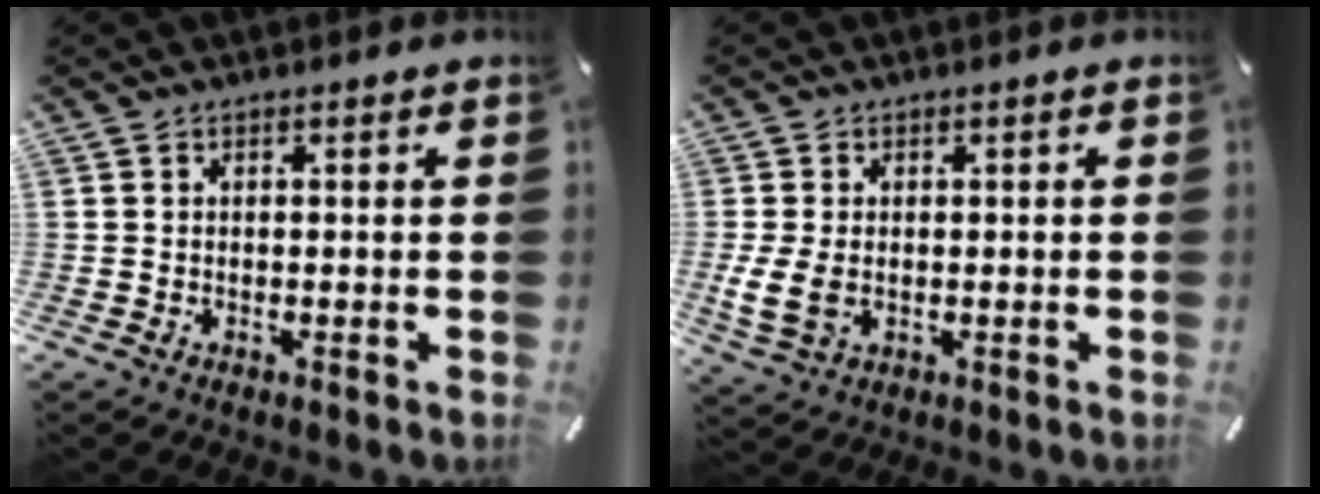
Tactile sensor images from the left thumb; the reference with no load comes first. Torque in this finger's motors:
{"motor_torque": [0.44, 1.76, 0.07, 0.00, 0.08]}